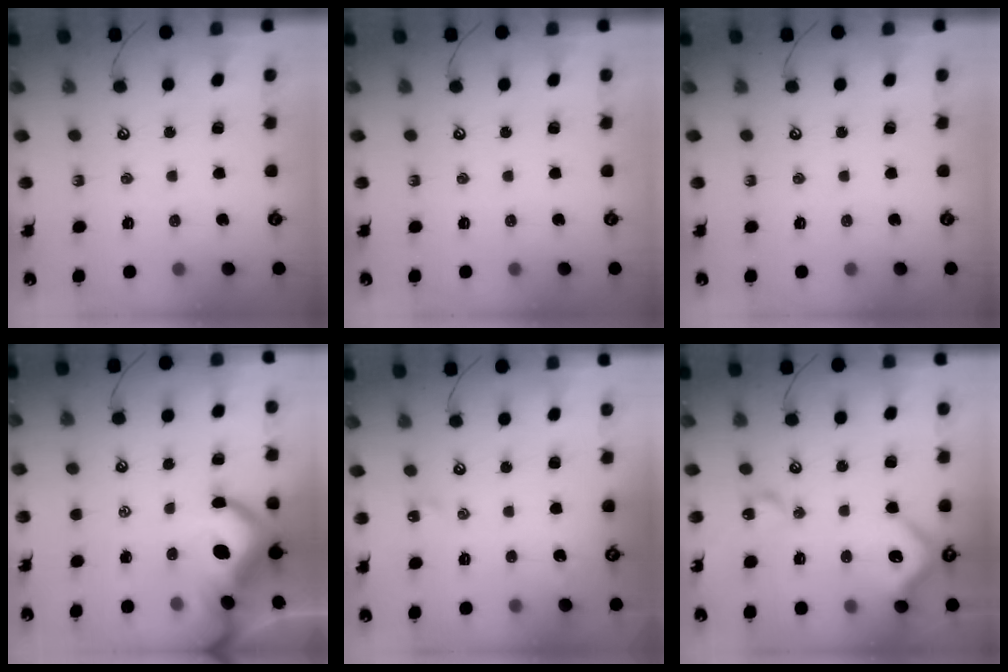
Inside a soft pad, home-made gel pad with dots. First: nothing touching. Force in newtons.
{"total": 0.0}
{"total": 0.0}
{"total": 11.7, "press": 11.5, "slide": 2.0}
{"total": 3.7, "press": 3.7, "slide": 0.4}
{"total": 14.0, "press": 13.9, "slide": 1.4}